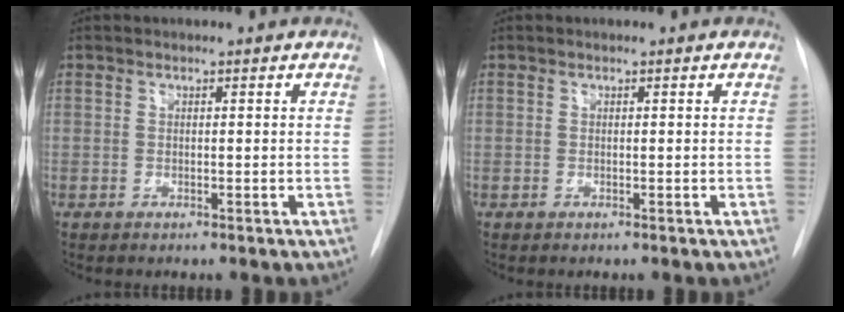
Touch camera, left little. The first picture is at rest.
{"total": 0.0}